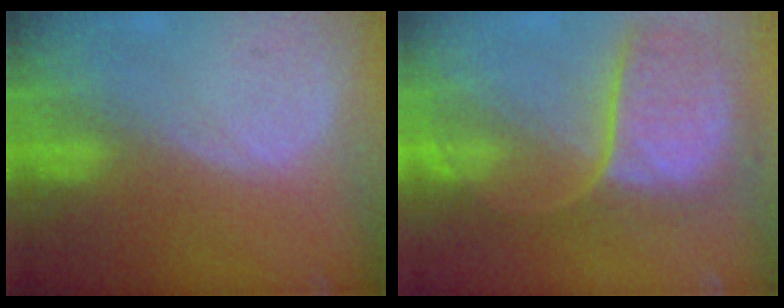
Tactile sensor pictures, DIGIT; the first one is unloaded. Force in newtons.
{"total": 10.2, "press": 9.5, "slide": 3.9}